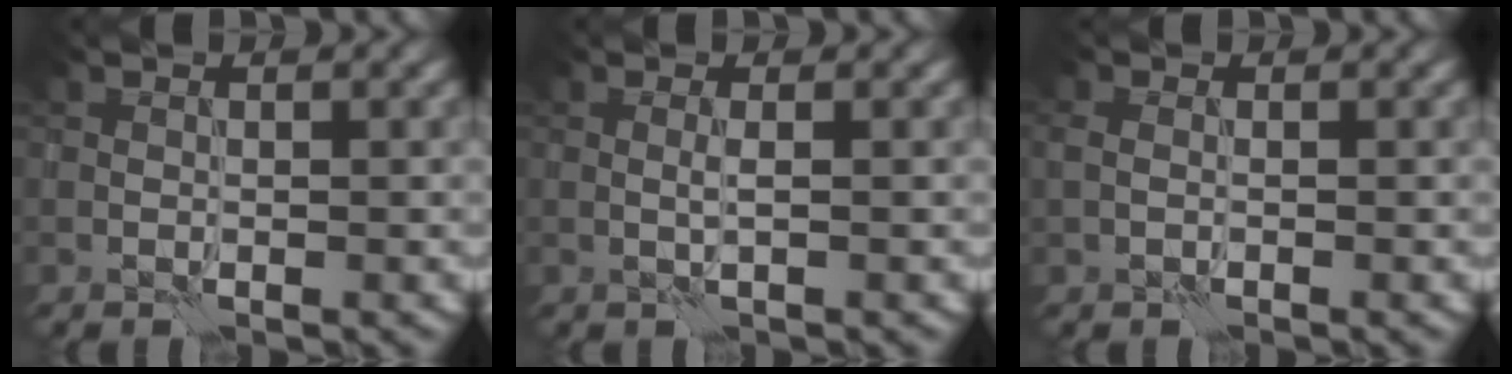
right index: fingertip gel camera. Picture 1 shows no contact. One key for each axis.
{"total": 0.9, "fx": 0.1, "fy": -0.1, "fz": 0.9, "tx": -0.021, "ty": 0.003, "tz": -0.001}
{"total": 1.1, "fx": -0.1, "fy": 0.8, "fz": 0.8, "tx": -0.019, "ty": 0.003, "tz": -0.004}